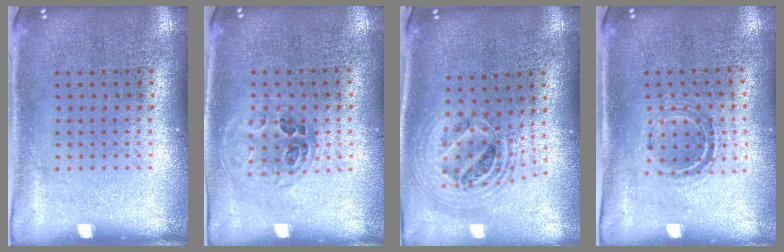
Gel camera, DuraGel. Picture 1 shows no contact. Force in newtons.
{"total": 1.0, "press": 1.0, "slide": 0.4}
{"total": 2.3, "press": 1.7, "slide": 1.5}
{"total": 1.0, "press": 0.9, "slide": 0.3}